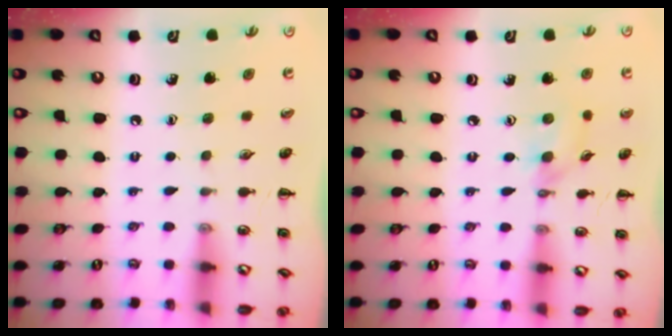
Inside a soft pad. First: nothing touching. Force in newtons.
{"total": 3.5, "press": 3.3, "slide": 1.1}